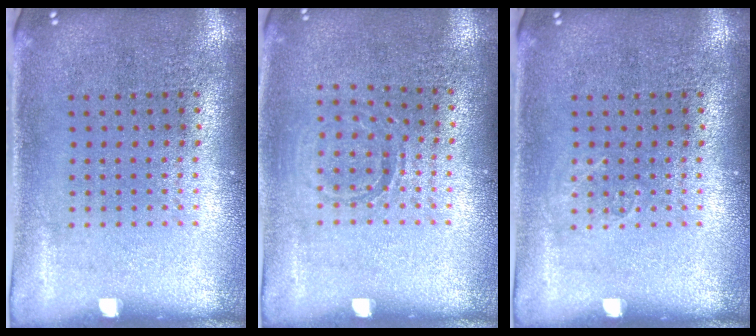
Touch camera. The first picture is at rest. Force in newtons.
{"total": 0.8, "press": 0.8, "slide": 0.2}
{"total": 0.7, "press": 0.7, "slide": 0.1}